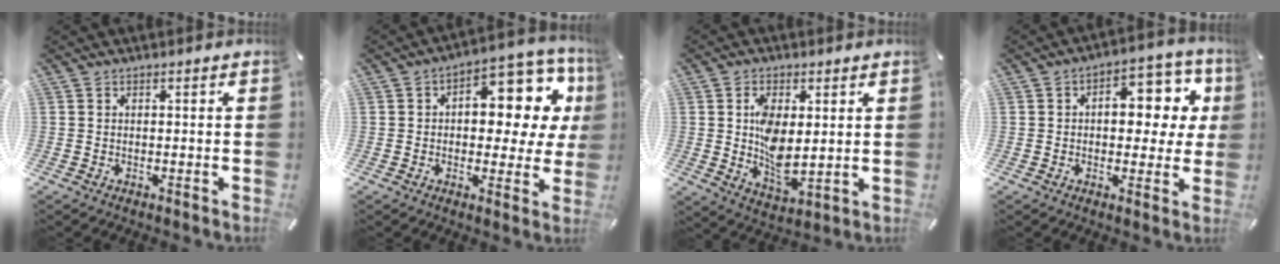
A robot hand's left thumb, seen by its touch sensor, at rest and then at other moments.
{"total": 13.2, "force": [3.8, 7.7, 10.0], "torque": [-0.115, -0.034, 0.060]}
{"total": 9.5, "force": [1.4, 5.4, 7.6], "torque": [-0.134, -0.007, 0.022]}
{"total": 12.6, "force": [2.3, 7.5, 9.8], "torque": [-0.116, -0.009, 0.035]}